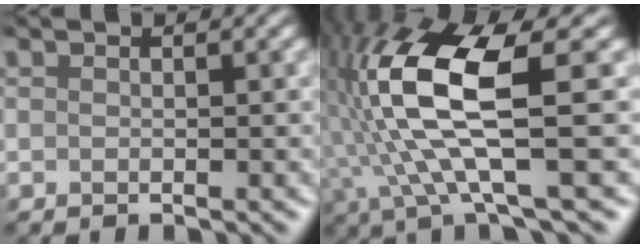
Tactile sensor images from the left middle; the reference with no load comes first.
{"total": 9.6, "force": [0.8, 2.3, 9.3], "torque": [-0.205, 0.011, 0.021]}